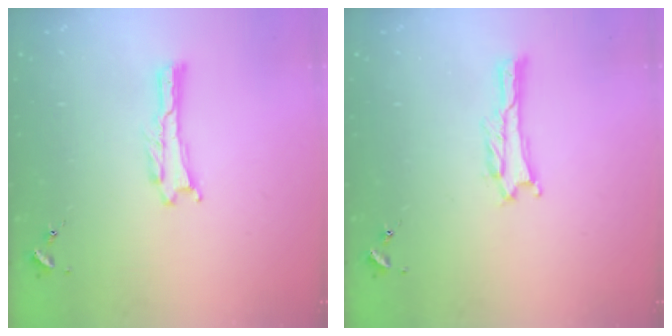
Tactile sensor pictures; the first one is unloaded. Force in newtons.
{"total": 1.0, "press": 1.0, "slide": 0.1}